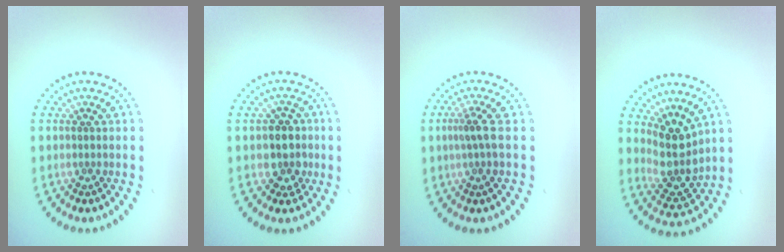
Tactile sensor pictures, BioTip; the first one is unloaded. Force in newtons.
{"total": 2.8, "press": 2.5, "slide": 1.1}
{"total": 2.0, "press": 1.5, "slide": 1.3}
{"total": 3.8, "press": 3.1, "slide": 2.3}